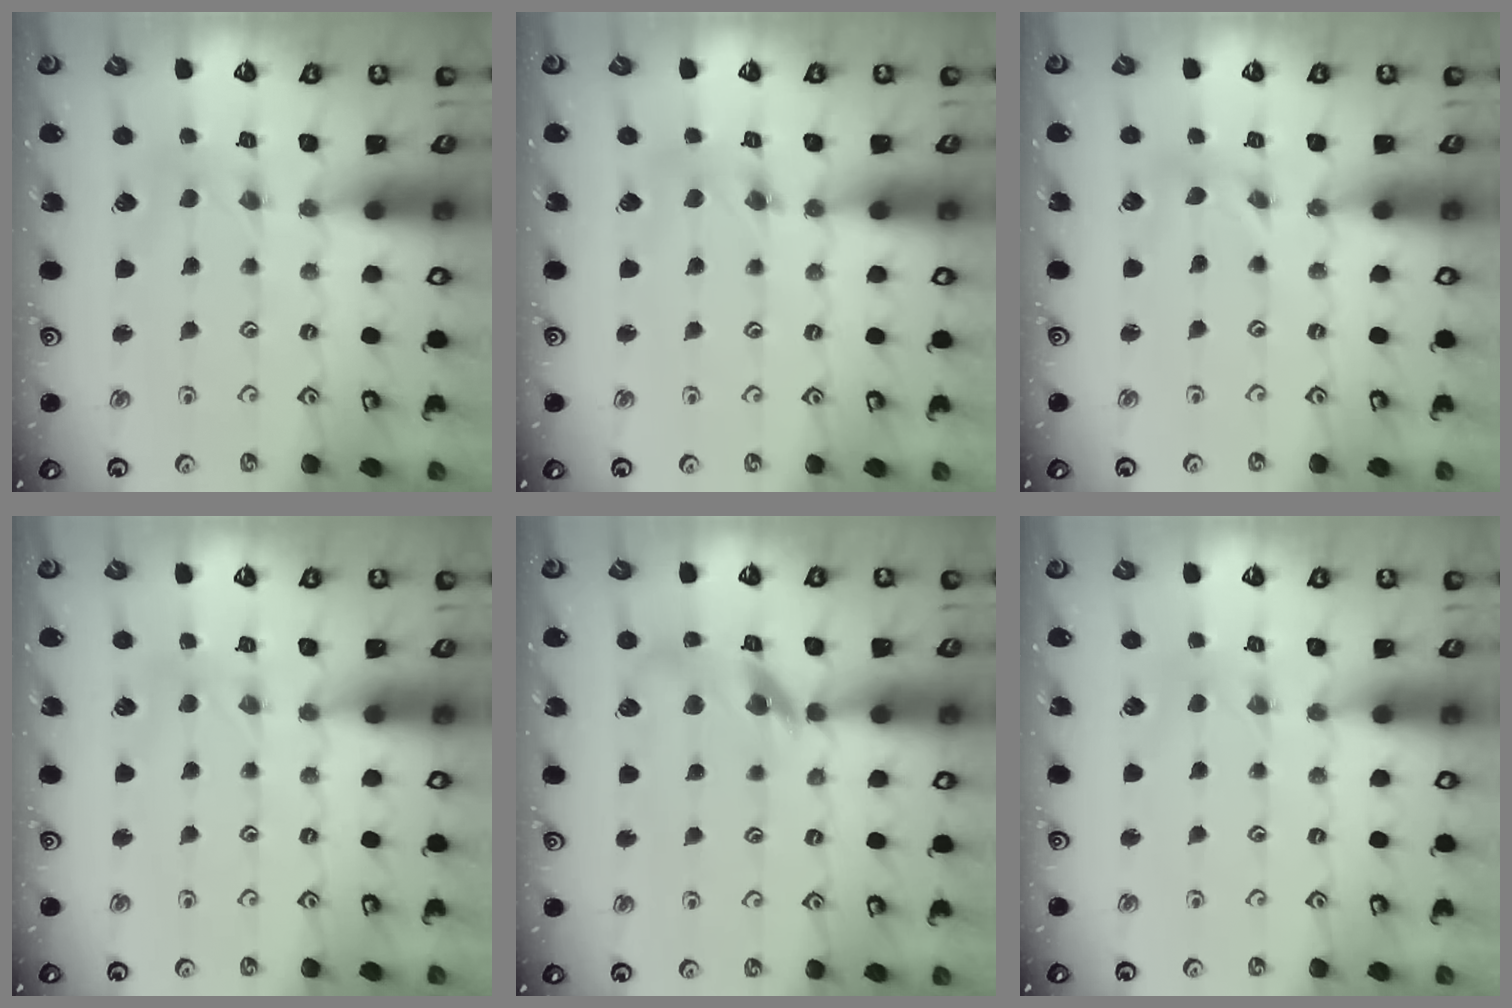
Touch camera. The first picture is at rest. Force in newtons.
{"total": 2.0, "press": 2.0, "slide": 0.2}
{"total": 0.0}
{"total": 2.2, "press": 2.2, "slide": 0.4}
{"total": 12.6, "press": 12.5, "slide": 1.5}
{"total": 1.4, "press": 1.4, "slide": 0.3}